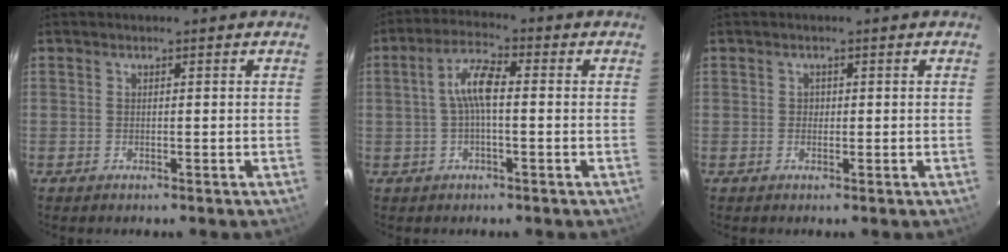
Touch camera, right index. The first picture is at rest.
{"total": 6.0, "force": [0.0, 1.8, 5.7], "torque": [-0.116, 0.017, -0.001]}
{"total": 1.0, "force": [-0.1, 1.0, 0.1], "torque": [0.003, 0.002, -0.001]}